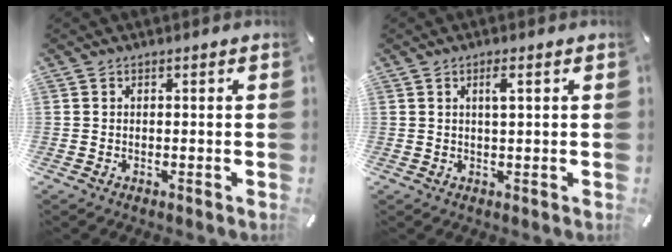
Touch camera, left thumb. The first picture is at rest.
{"total": 2.7, "force": [1.0, 0.3, 2.5], "torque": [-0.051, 0.002, 0.013]}